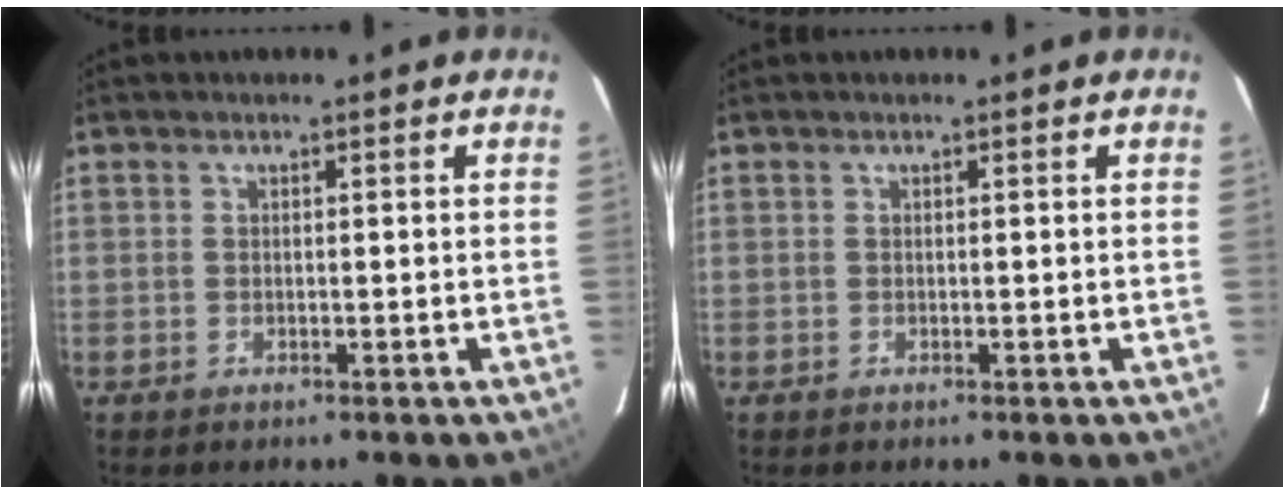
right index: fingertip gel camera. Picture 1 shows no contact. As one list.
[{"total": 0.0}]